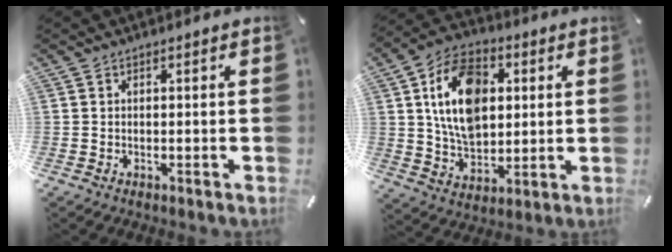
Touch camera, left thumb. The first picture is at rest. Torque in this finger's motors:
{"motor_torque": [0.63, 0.73, 1.93, -0.84, 0.48]}